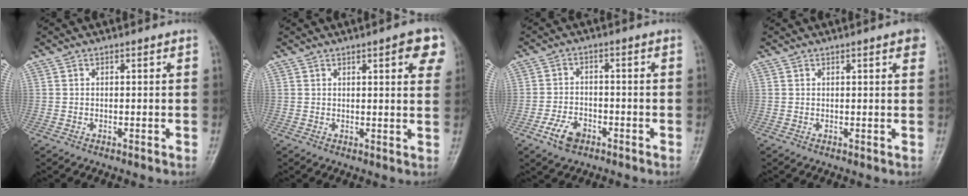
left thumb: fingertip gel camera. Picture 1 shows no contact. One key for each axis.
{"total": 6.8, "fx": 3.2, "fy": 1.8, "fz": 5.7, "tx": -0.050, "ty": -0.008, "tz": 0.033}
{"total": 5.3, "fx": -2.9, "fy": 3.3, "fz": 2.9, "tx": -0.051, "ty": 0.016, "tz": -0.052}
{"total": 2.3, "fx": 1.3, "fy": 0.4, "fz": 1.9, "tx": -0.021, "ty": -0.002, "tz": 0.012}